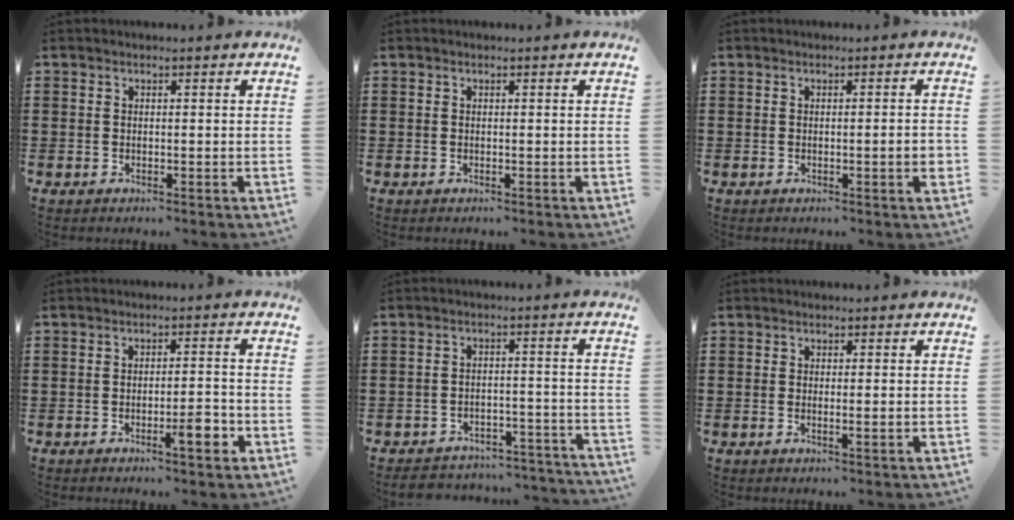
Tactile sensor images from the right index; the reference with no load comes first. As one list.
[{"total": 0.0}, {"total": 2.0, "force": [-0.4, 0.0, 2.0], "torque": [-0.031, -0.006, -0.007]}, {"total": 4.7, "force": [-2.2, 0.8, 4.1], "torque": [-0.055, -0.004, -0.036]}, {"total": 3.8, "force": [-3.7, 0.6, 0.4], "torque": [-0.012, 0.003, -0.078]}, {"total": 0.9, "force": [-0.1, 0.0, 0.9], "torque": [-0.016, -0.004, -0.001]}]